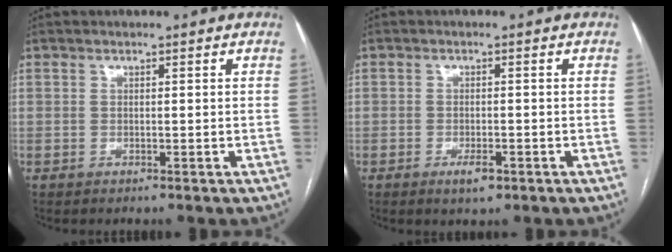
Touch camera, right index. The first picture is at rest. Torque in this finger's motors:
{"motor_torque": [-0.09, 0.01, -0.05, -0.03]}